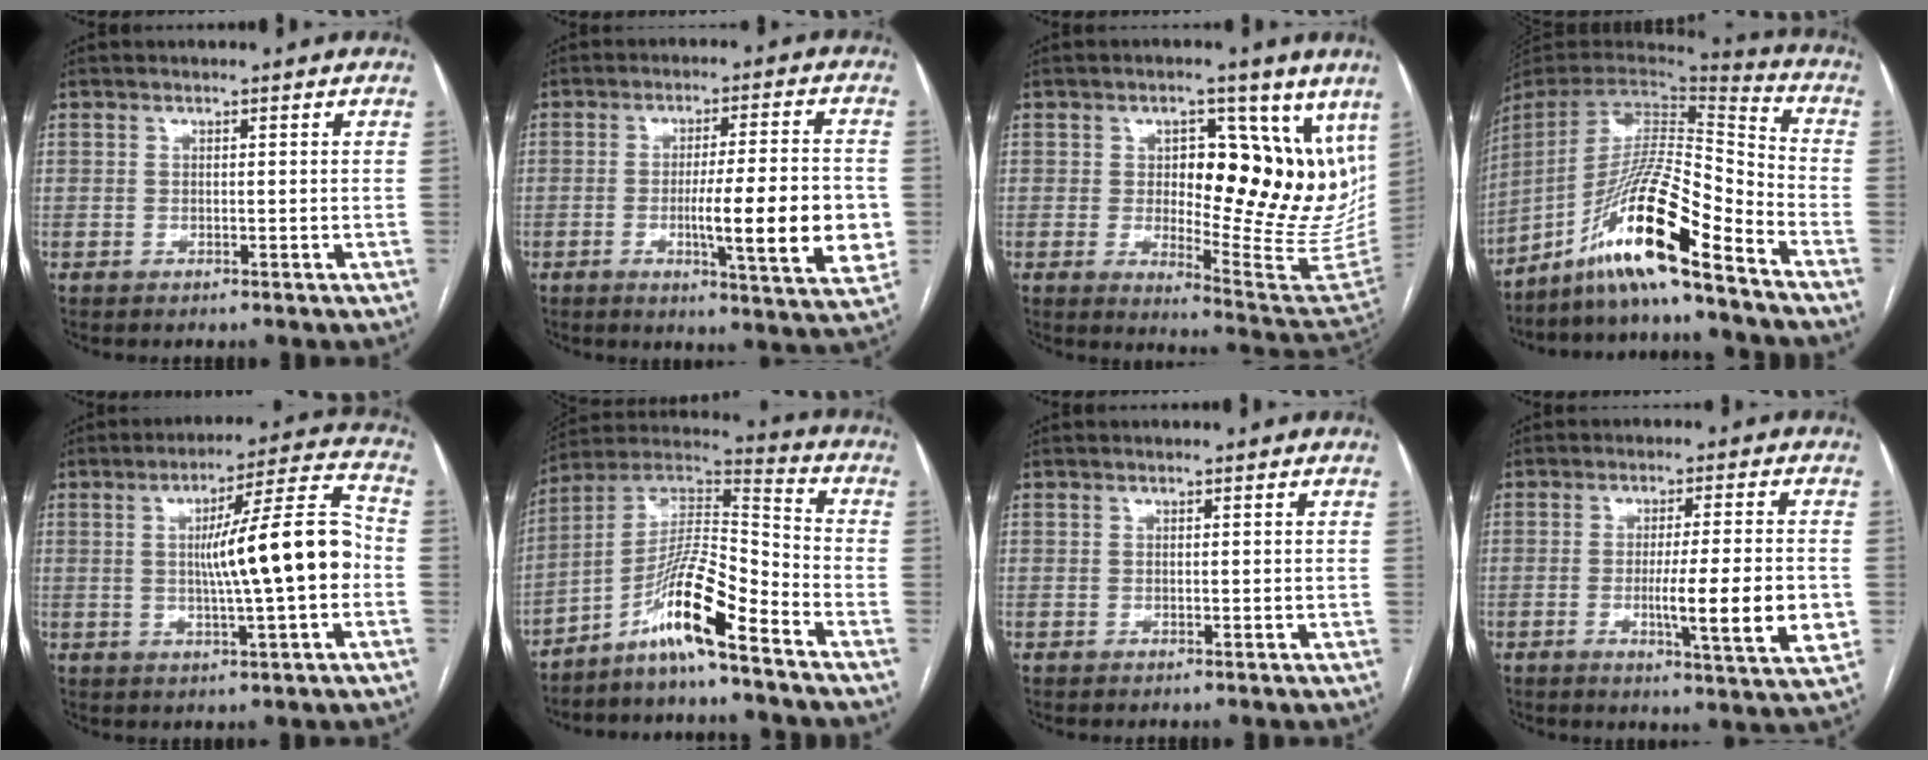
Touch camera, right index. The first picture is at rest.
{"total": 13.8, "force": [-2.4, 1.2, 13.6], "torque": [-0.193, -0.011, -0.034]}
{"total": 17.9, "force": [5.9, 6.7, 15.5], "torque": [-0.192, -0.005, 0.087]}
{"total": 17.2, "force": [-11.9, 0.6, 12.5], "torque": [-0.242, 0.007, -0.216]}
{"total": 13.5, "force": [-0.8, 0.4, 13.4], "torque": [-0.205, 0.018, -0.014]}
{"total": 12.6, "force": [-8.2, 0.5, 9.6], "torque": [-0.182, 0.015, -0.153]}
{"total": 0.0}
{"total": 10.9, "force": [-2.0, 0.3, 10.7], "torque": [-0.158, -0.020, -0.034]}